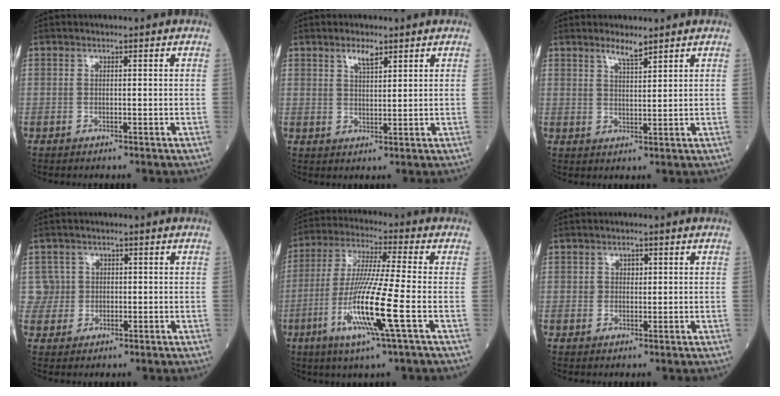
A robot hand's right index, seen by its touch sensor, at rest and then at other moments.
{"total": 2.9, "force": [2.0, 0.7, 2.0], "torque": [-0.038, 0.001, 0.037]}
{"total": 2.9, "force": [2.4, 0.2, 1.6], "torque": [-0.033, -0.003, 0.044]}
{"total": 3.4, "force": [0.7, 3.3, -0.6], "torque": [0.030, 0.009, 0.009]}
{"total": 13.6, "force": [-4.2, -0.6, 12.9], "torque": [-0.260, -0.020, -0.087]}
{"total": 1.7, "force": [0.5, 1.4, 0.9], "torque": [-0.013, -0.001, 0.007]}